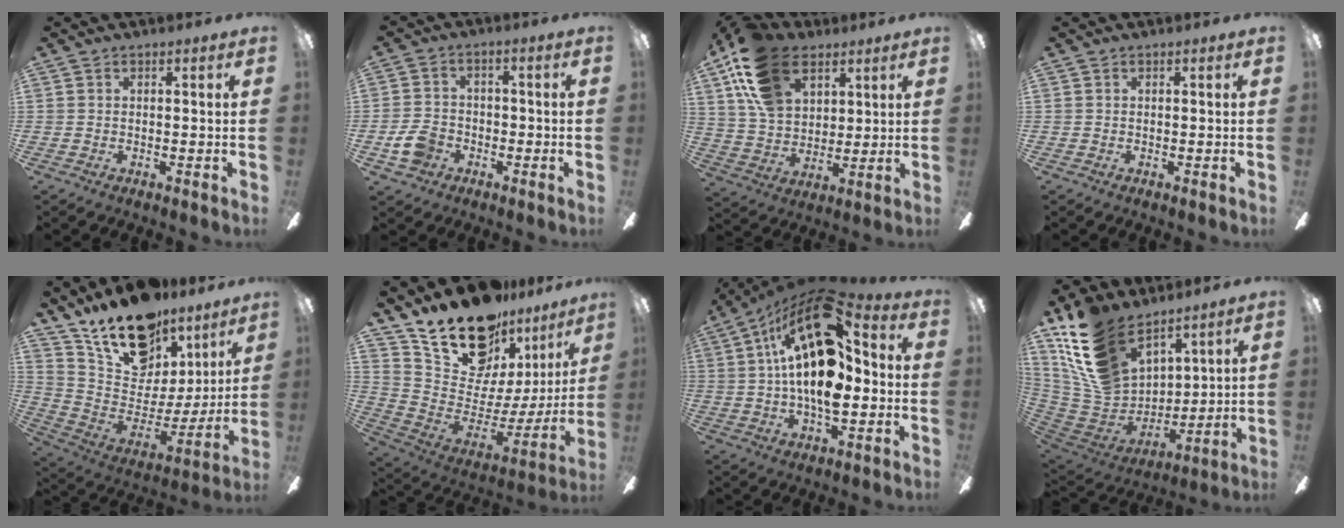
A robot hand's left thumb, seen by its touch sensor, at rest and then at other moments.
{"total": 7.0, "force": [-2.8, 5.4, 3.5], "torque": [-0.089, 0.016, -0.054]}
{"total": 18.7, "force": [10.0, 12.1, 10.3], "torque": [-0.210, -0.025, 0.187]}
{"total": 0.0}
{"total": 18.3, "force": [14.9, 8.6, 6.2], "torque": [-0.122, -0.117, 0.271]}
{"total": 21.2, "force": [16.7, 9.7, 8.7], "torque": [-0.154, -0.123, 0.313]}
{"total": 23.7, "force": [5.0, 11.5, 20.1], "torque": [-0.361, -0.029, 0.077]}
{"total": 19.7, "force": [12.7, 11.5, 9.6], "torque": [-0.231, -0.065, 0.242]}